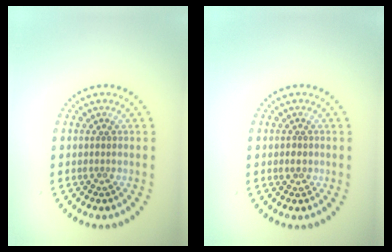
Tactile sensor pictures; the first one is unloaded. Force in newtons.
{"total": 0.5, "press": 0.5, "slide": 0.1}